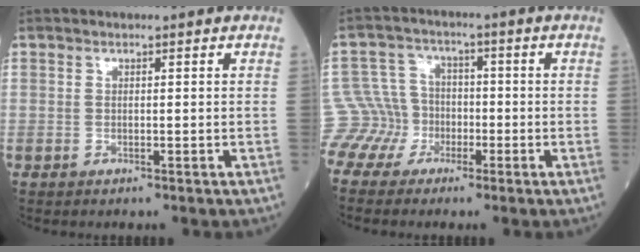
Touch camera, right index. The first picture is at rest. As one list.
[{"total": 8.2, "force": [-4.7, 6.7, -0.1], "torque": [-0.020, 0.029, -0.086]}]